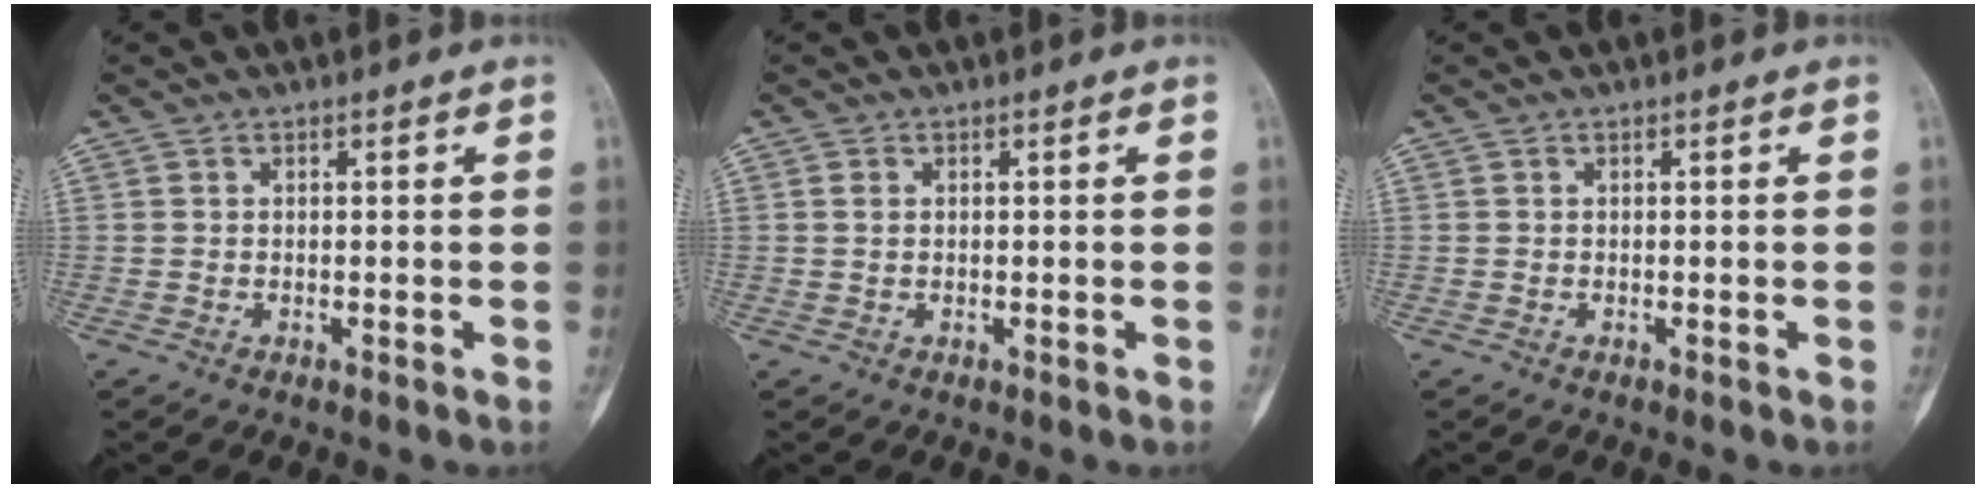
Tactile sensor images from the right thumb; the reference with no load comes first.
{"total": 1.1, "force": [0.3, 0.7, 0.7], "torque": [-0.016, 0.000, 0.009]}
{"total": 0.0}